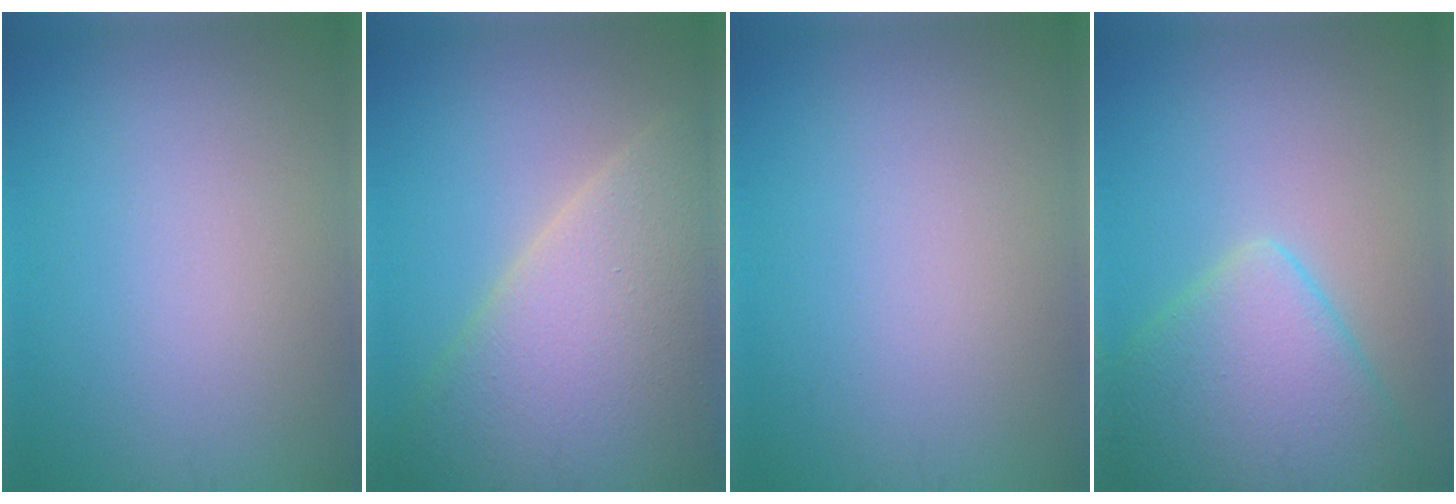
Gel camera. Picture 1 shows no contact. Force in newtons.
{"total": 10.6, "press": 10.6, "slide": 0.7}
{"total": 0.0}
{"total": 7.4, "press": 7.4, "slide": 0.4}